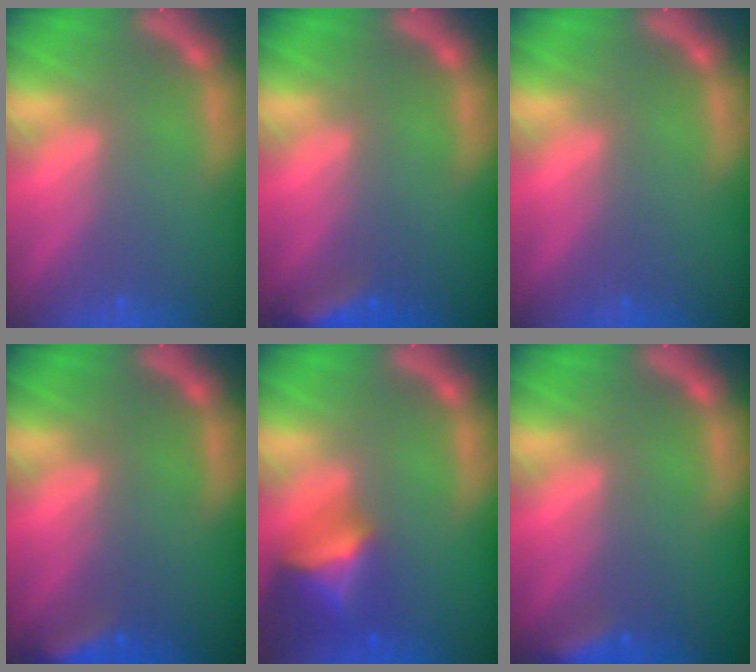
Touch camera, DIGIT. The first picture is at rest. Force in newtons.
{"total": 3.5}
{"total": 0.0}
{"total": 3.5}
{"total": 6.0}
{"total": 2.9}